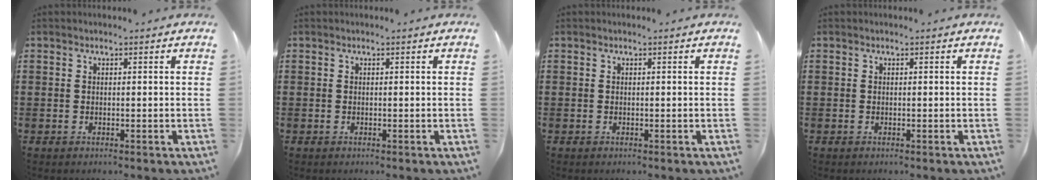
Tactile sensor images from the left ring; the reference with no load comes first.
{"total": 0.0}
{"total": 0.0}
{"total": 0.0}